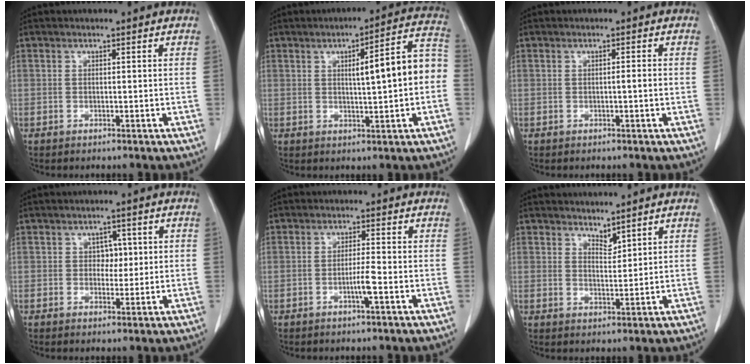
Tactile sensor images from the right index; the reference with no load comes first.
{"total": 10.5, "force": [0.2, 1.2, 10.4], "torque": [-0.137, 0.030, 0.002]}
{"total": 1.1, "force": [-0.2, -0.2, 1.0], "torque": [-0.018, -0.001, -0.003]}
{"total": 2.8, "force": [0.4, 2.0, 1.9], "torque": [-0.020, 0.002, 0.005]}
{"total": 2.8, "force": [-1.1, -0.3, 2.5], "torque": [-0.047, -0.003, -0.021]}
{"total": 2.3, "force": [2.2, 0.6, 0.6], "torque": [-0.011, -0.005, 0.041]}